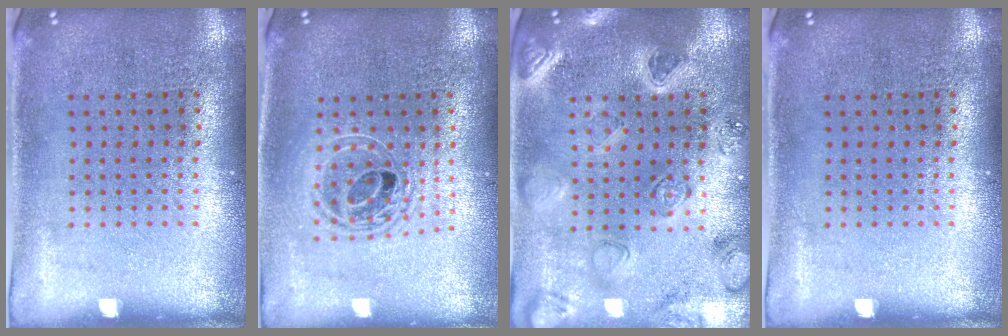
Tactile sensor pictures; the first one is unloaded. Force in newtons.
{"total": 1.6, "press": 1.4, "slide": 0.9}
{"total": 2.2, "press": 2.2, "slide": 0.2}
{"total": 0.0}